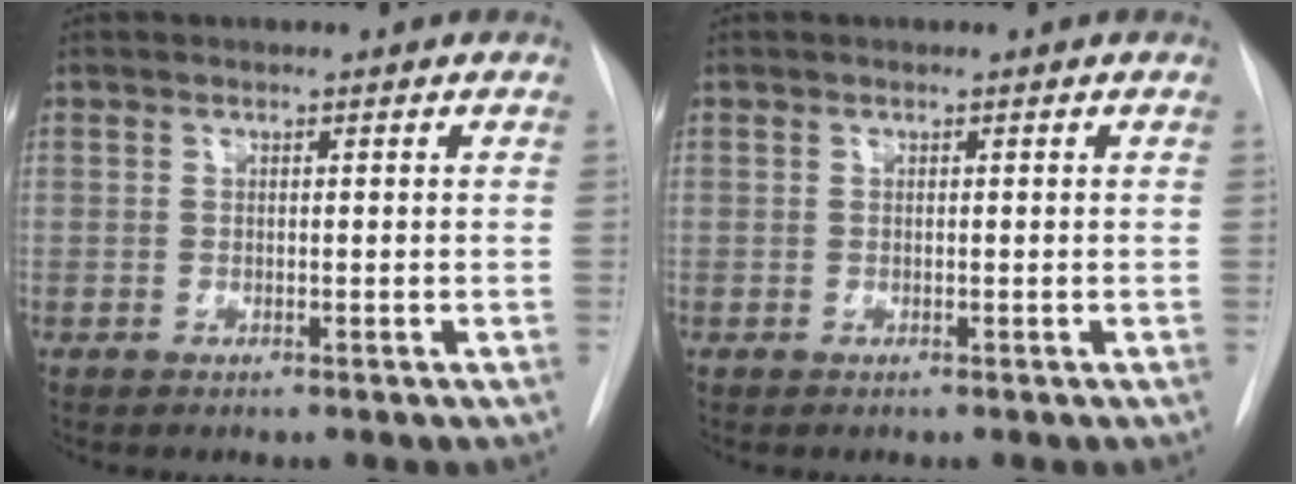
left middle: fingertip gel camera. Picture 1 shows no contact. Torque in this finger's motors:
{"motor_torque": [0.04, -0.12, -0.10, -0.01]}